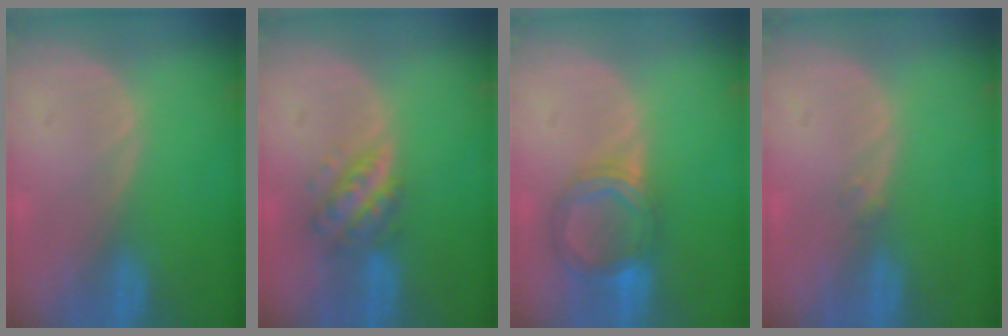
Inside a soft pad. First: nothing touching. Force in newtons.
{"total": 5.7, "press": 5.2, "slide": 2.3}
{"total": 6.2, "press": 6.1, "slide": 1.2}
{"total": 0.8, "press": 0.7, "slide": 0.4}